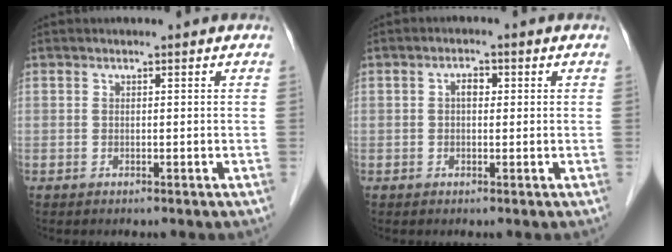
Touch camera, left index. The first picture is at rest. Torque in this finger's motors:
{"motor_torque": [0.00, 0.00, 0.00, 0.01]}